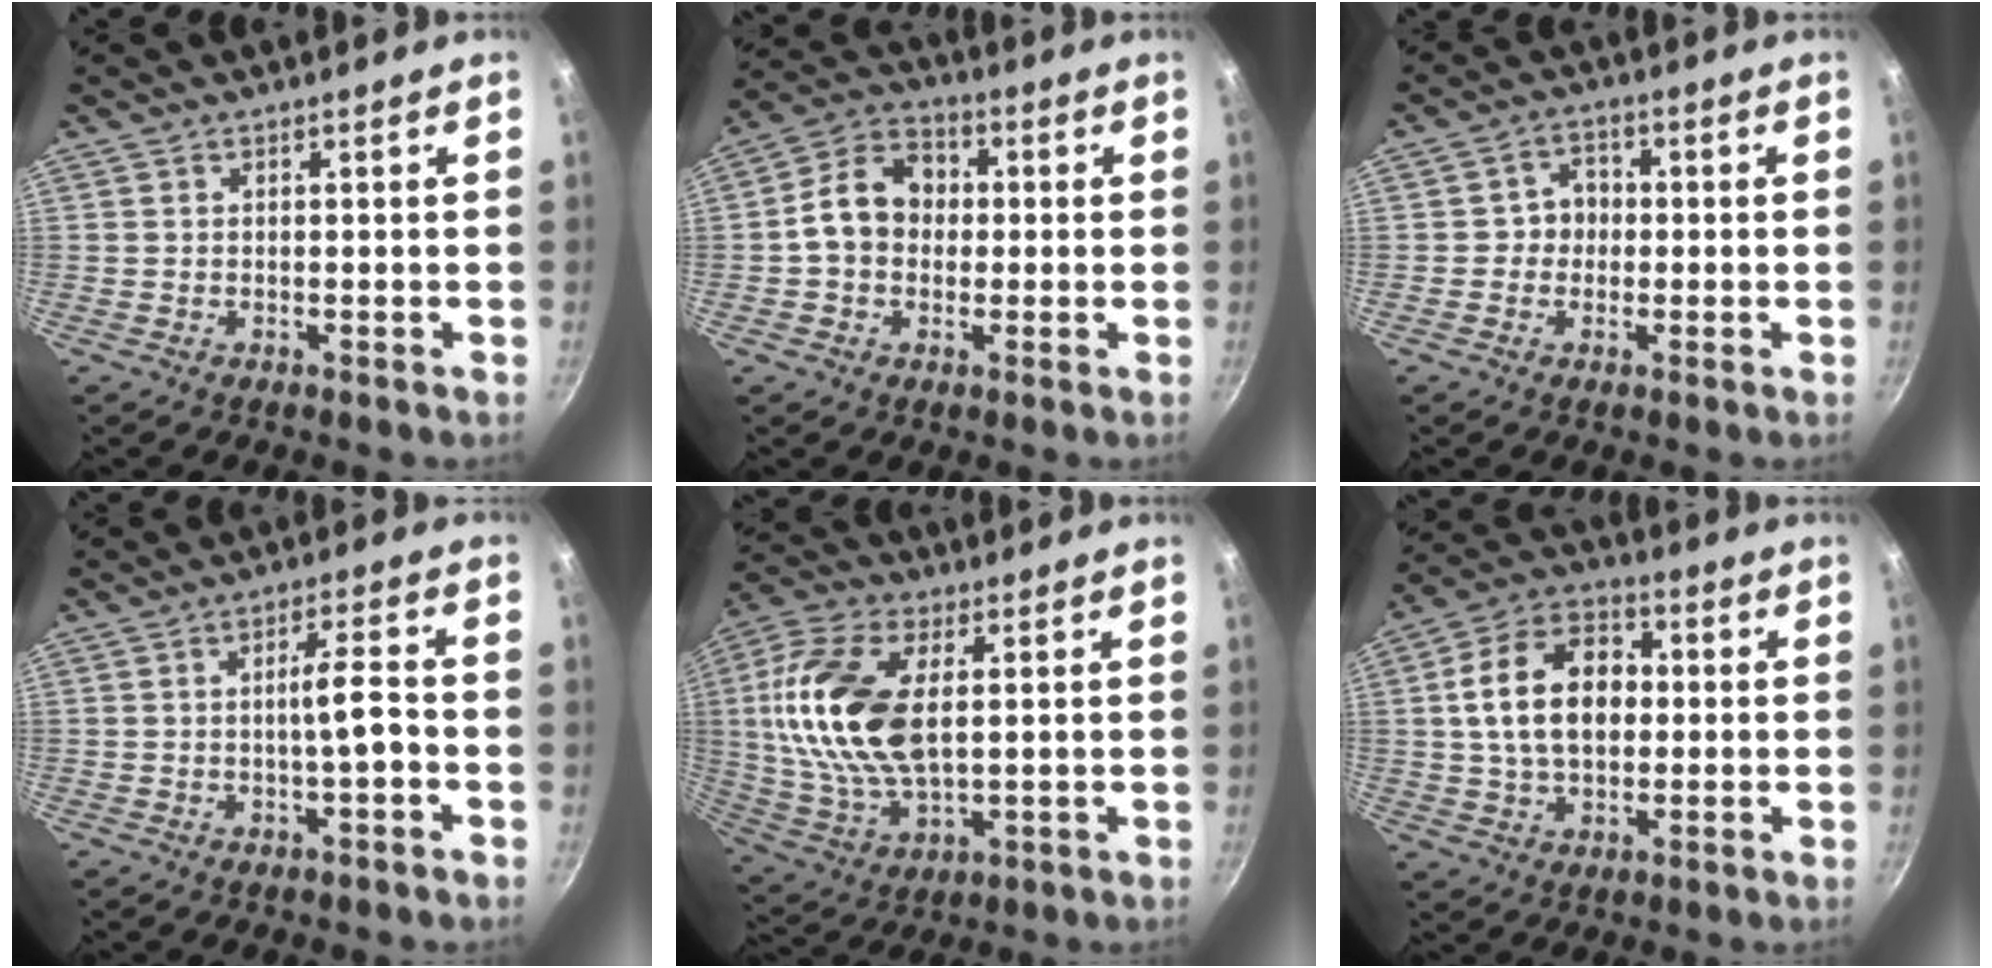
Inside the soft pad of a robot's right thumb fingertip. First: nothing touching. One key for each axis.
{"total": 10.6, "fx": 0.2, "fy": 8.4, "fz": 6.5, "tx": -0.082, "ty": 0.026, "tz": -0.016}
{"total": 4.4, "fx": -0.4, "fy": 4.0, "fz": 1.8, "tx": 0.006, "ty": 0.011, "tz": -0.014}
{"total": 4.6, "fx": -0.9, "fy": 0.2, "fz": 4.5, "tx": -0.079, "ty": 0.012, "tz": -0.014}
{"total": 19.3, "fx": 3.0, "fy": 10.4, "fz": 16.0, "tx": -0.312, "ty": 0.001, "tz": 0.056}
{"total": 15.5, "fx": 1.3, "fy": 10.5, "fz": 11.4, "tx": -0.164, "ty": 0.023, "tz": 0.009}